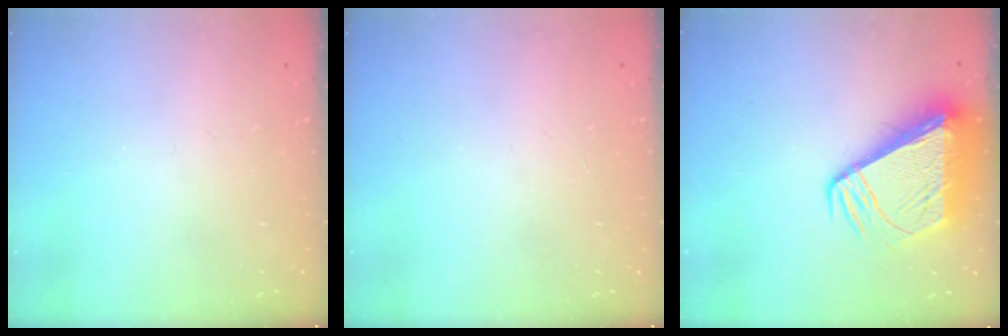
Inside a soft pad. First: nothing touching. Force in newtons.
{"total": 0.0}
{"total": 12.8, "press": 12.8, "slide": 1.1}